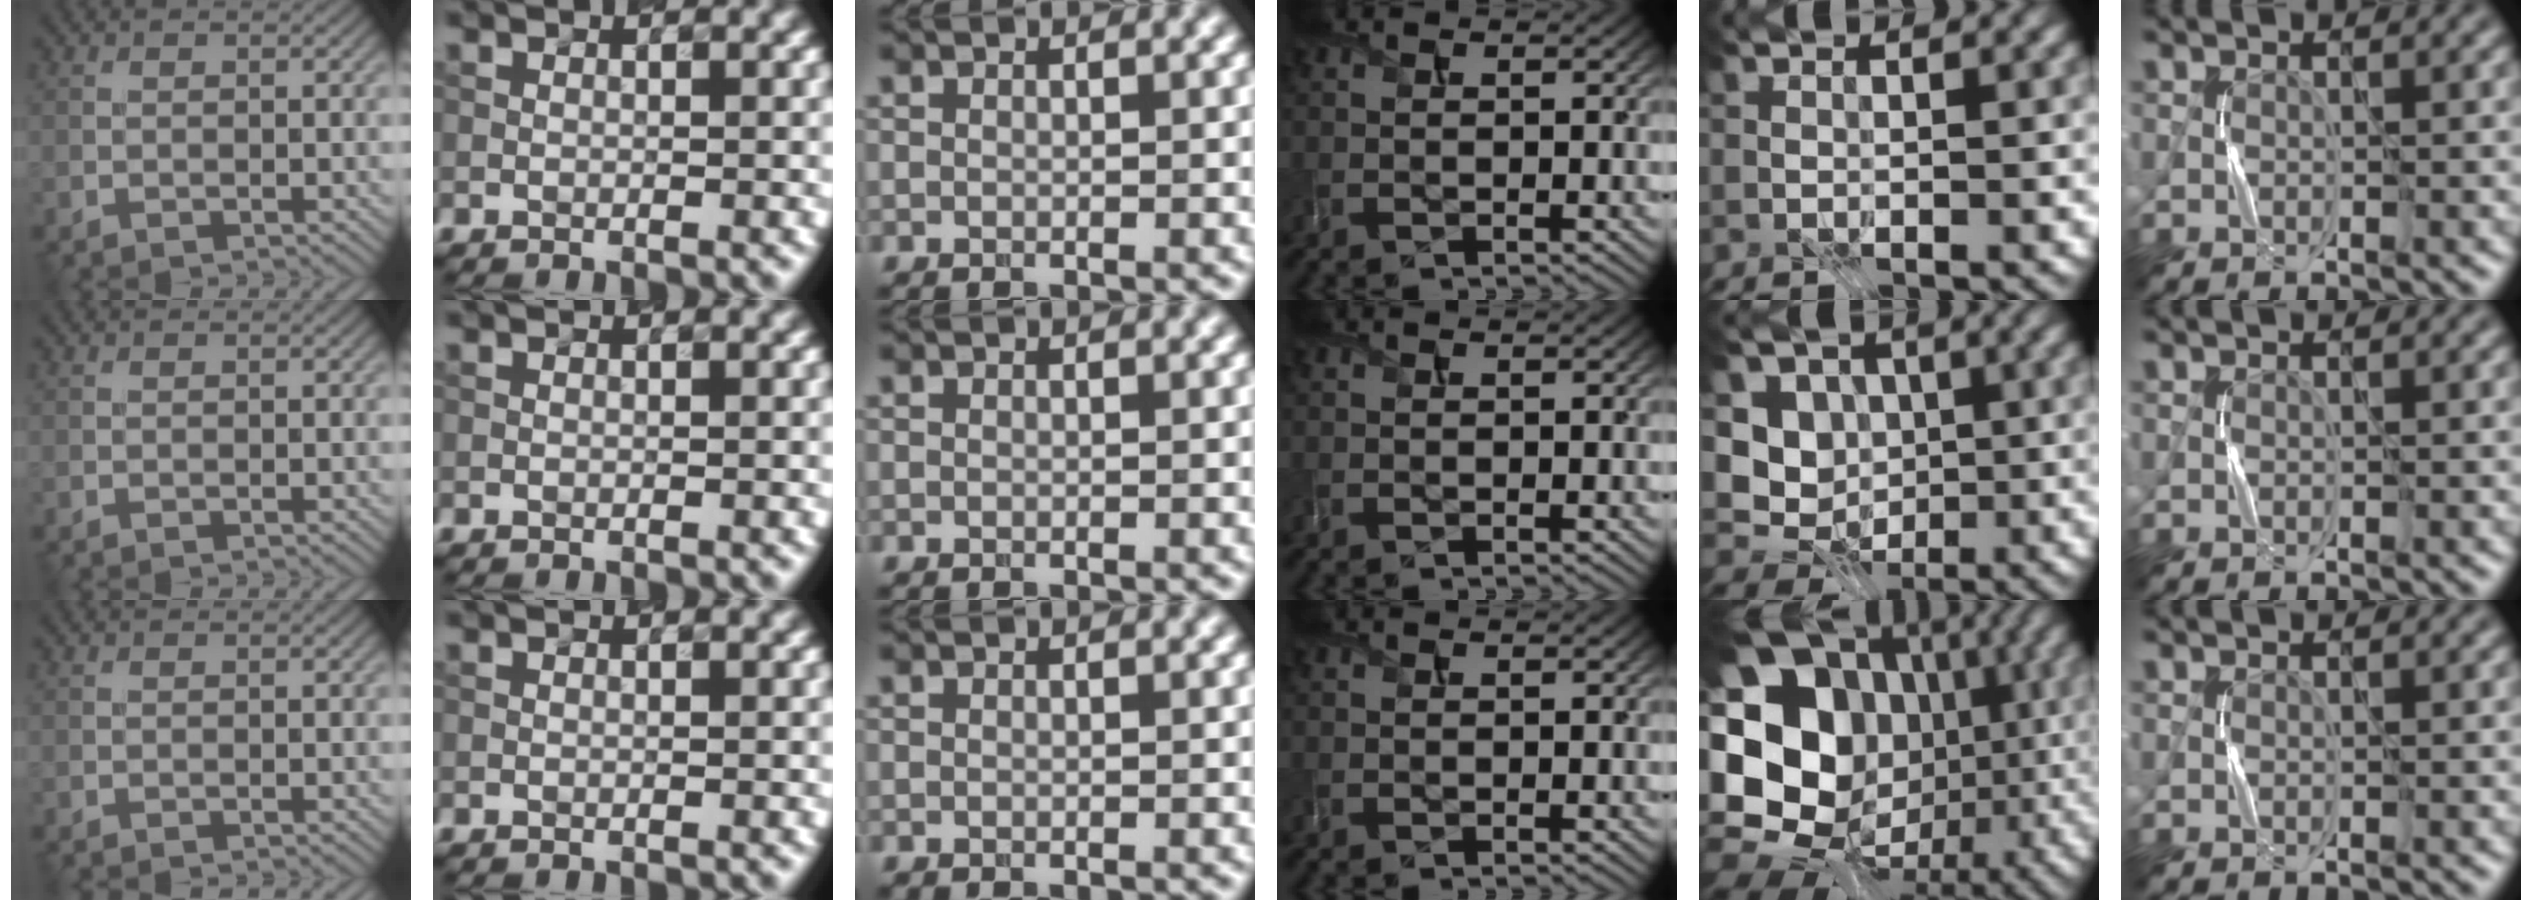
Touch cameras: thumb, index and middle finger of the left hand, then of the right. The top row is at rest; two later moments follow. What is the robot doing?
{"motion": "press", "object": "joystick"}